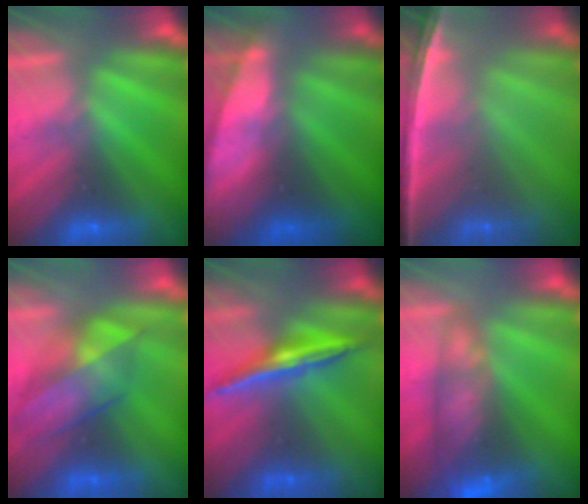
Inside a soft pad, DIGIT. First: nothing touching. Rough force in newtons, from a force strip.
{"total": 8.7}
{"total": 6.3}
{"total": 4.4}
{"total": 1.6}
{"total": 8.4}